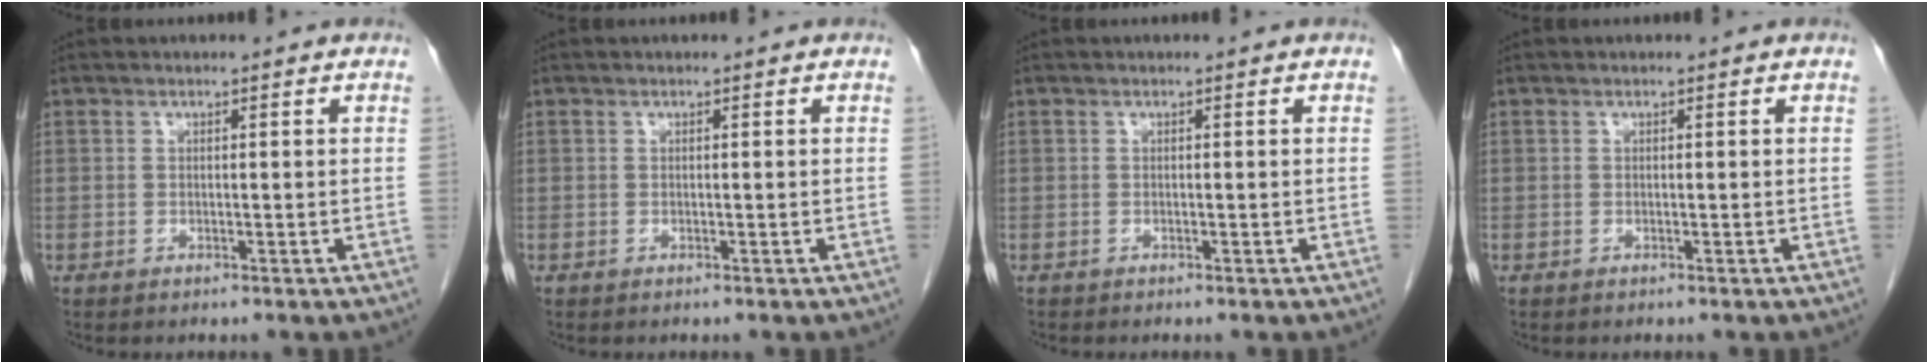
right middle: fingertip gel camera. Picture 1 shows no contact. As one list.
[{"total": 0.0}, {"total": 0.0}, {"total": 0.0}]